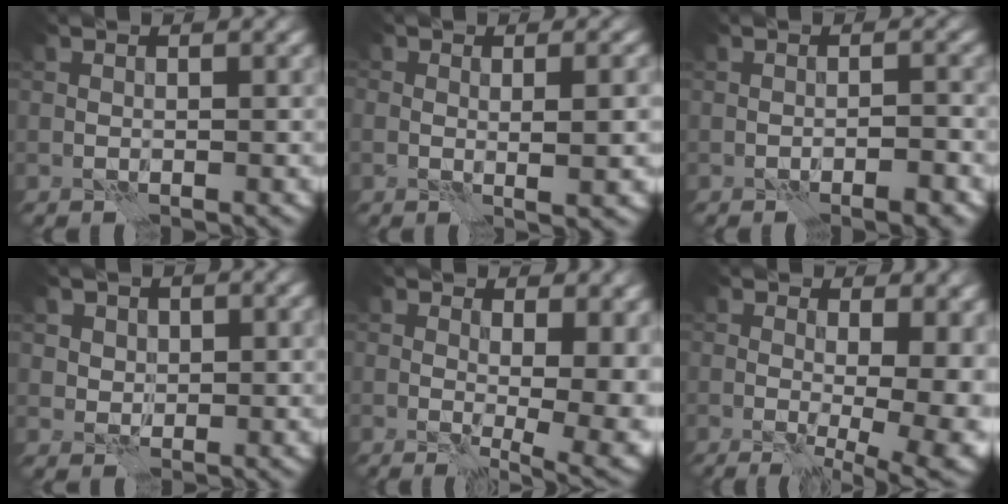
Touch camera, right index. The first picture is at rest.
{"total": 2.5, "force": [0.1, 0.8, 2.4], "torque": [-0.031, -0.001, 0.000]}
{"total": 2.1, "force": [-1.2, 0.2, 1.7], "torque": [-0.023, 0.004, -0.018]}
{"total": 2.1, "force": [1.1, 1.7, 0.5], "torque": [-0.013, -0.010, 0.027]}
{"total": 9.6, "force": [1.4, 4.6, 8.3], "torque": [-0.063, 0.002, 0.029]}
{"total": 12.0, "force": [0.4, 5.7, 10.5], "torque": [-0.068, 0.006, 0.016]}